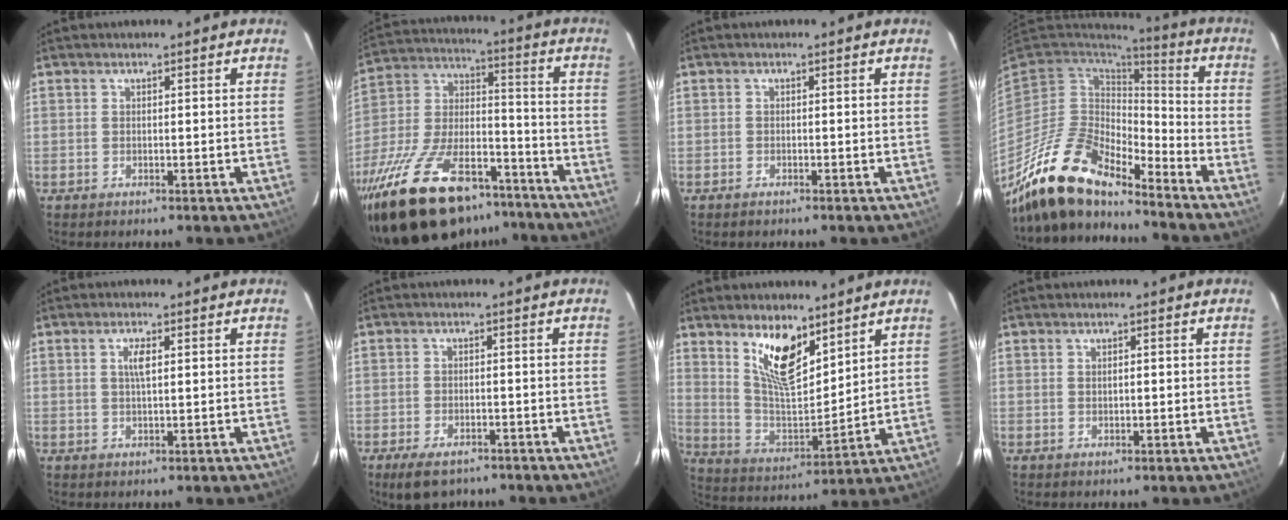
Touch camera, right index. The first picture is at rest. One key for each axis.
{"total": 28.8, "fx": -19.9, "fy": 12.5, "fz": 16.6, "tx": -0.325, "ty": -0.004, "tz": -0.310}
{"total": 0.6, "fx": -0.6, "fy": 0.3, "fz": 0.1, "tx": -0.004, "ty": 0.001, "tz": -0.012}
{"total": 17.1, "fx": -14.3, "fy": 4.9, "fz": 8.1, "tx": -0.162, "ty": -0.017, "tz": -0.272}
{"total": 2.6, "fx": 0.7, "fy": 0.8, "fz": 2.3, "tx": -0.045, "ty": 0.002, "tz": 0.013}
{"total": 6.6, "fx": -4.9, "fy": 3.0, "fz": 3.3, "tx": -0.081, "ty": -0.013, "tz": -0.078}
{"total": 12.5, "fx": 8.0, "fy": 4.7, "fz": 8.5, "tx": -0.156, "ty": -0.007, "tz": 0.160}
{"total": 0.9, "fx": 0.2, "fy": 0.5, "fz": 0.8, "tx": -0.013, "ty": 0.003, "tz": 0.004}